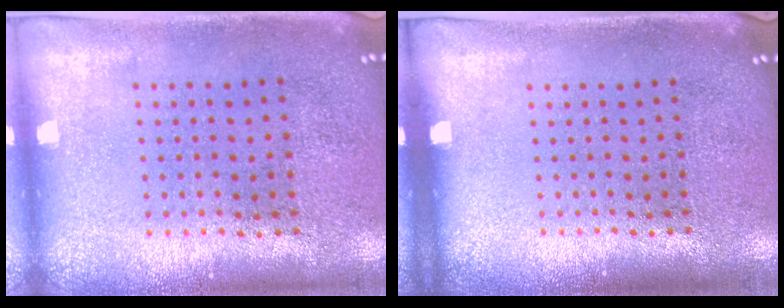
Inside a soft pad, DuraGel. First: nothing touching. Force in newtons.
{"total": 0.0}